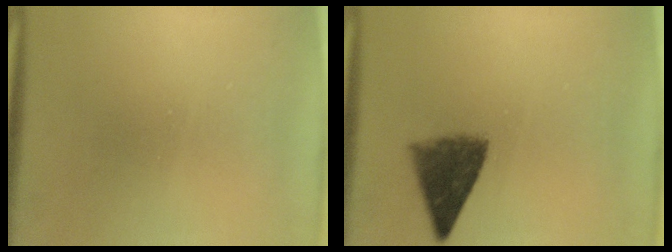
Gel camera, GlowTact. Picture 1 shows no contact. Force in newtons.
{"total": 5.6}